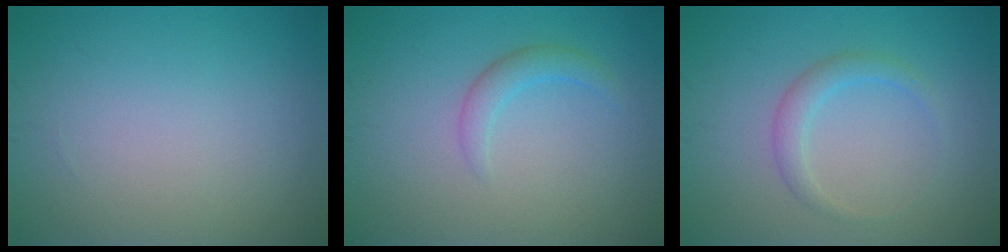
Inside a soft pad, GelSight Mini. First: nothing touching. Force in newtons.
{"total": 1.8, "press": 1.8, "slide": 0.0}
{"total": 2.0, "press": 2.0, "slide": 0.0}